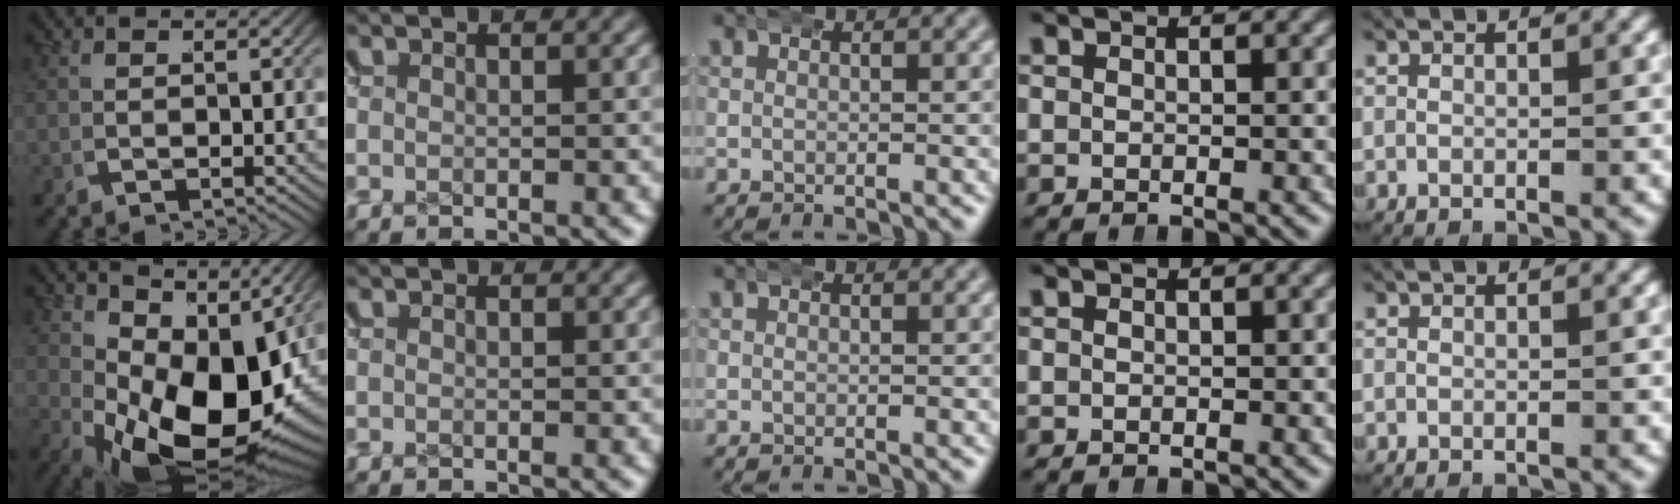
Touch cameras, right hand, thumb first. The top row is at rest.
{"thumb": {"total": 17.0, "force": [-0.7, 9.9, 13.8], "torque": [-0.232, -0.047, 0.020]}}